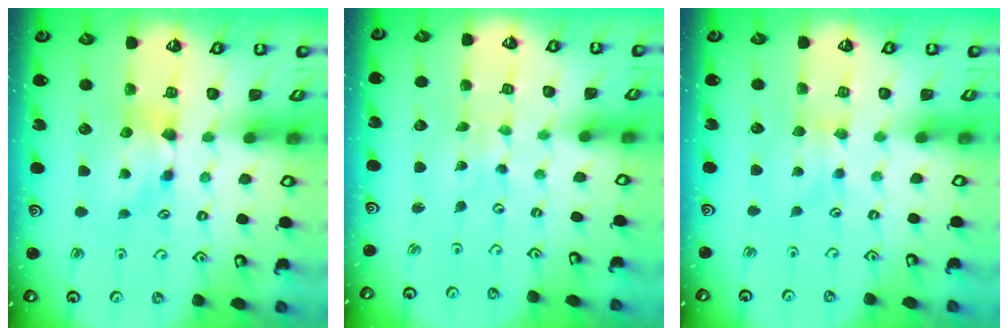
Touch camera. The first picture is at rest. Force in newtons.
{"total": 6.7, "press": 6.7, "slide": 0.4}
{"total": 2.1, "press": 2.1, "slide": 0.5}